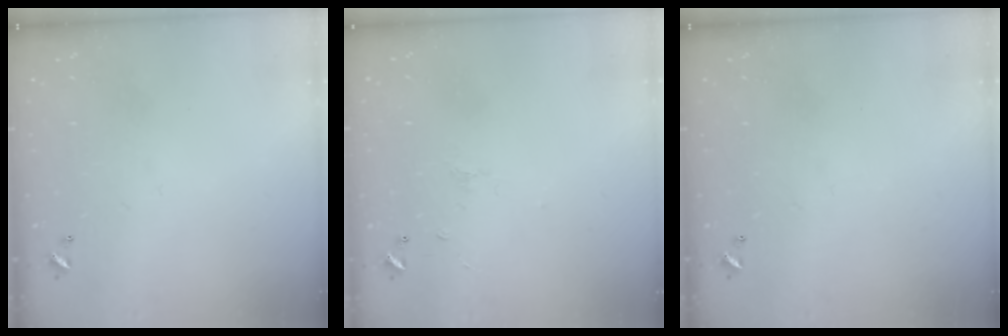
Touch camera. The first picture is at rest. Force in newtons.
{"total": 1.2, "press": 1.1, "slide": 0.6}
{"total": 0.0}